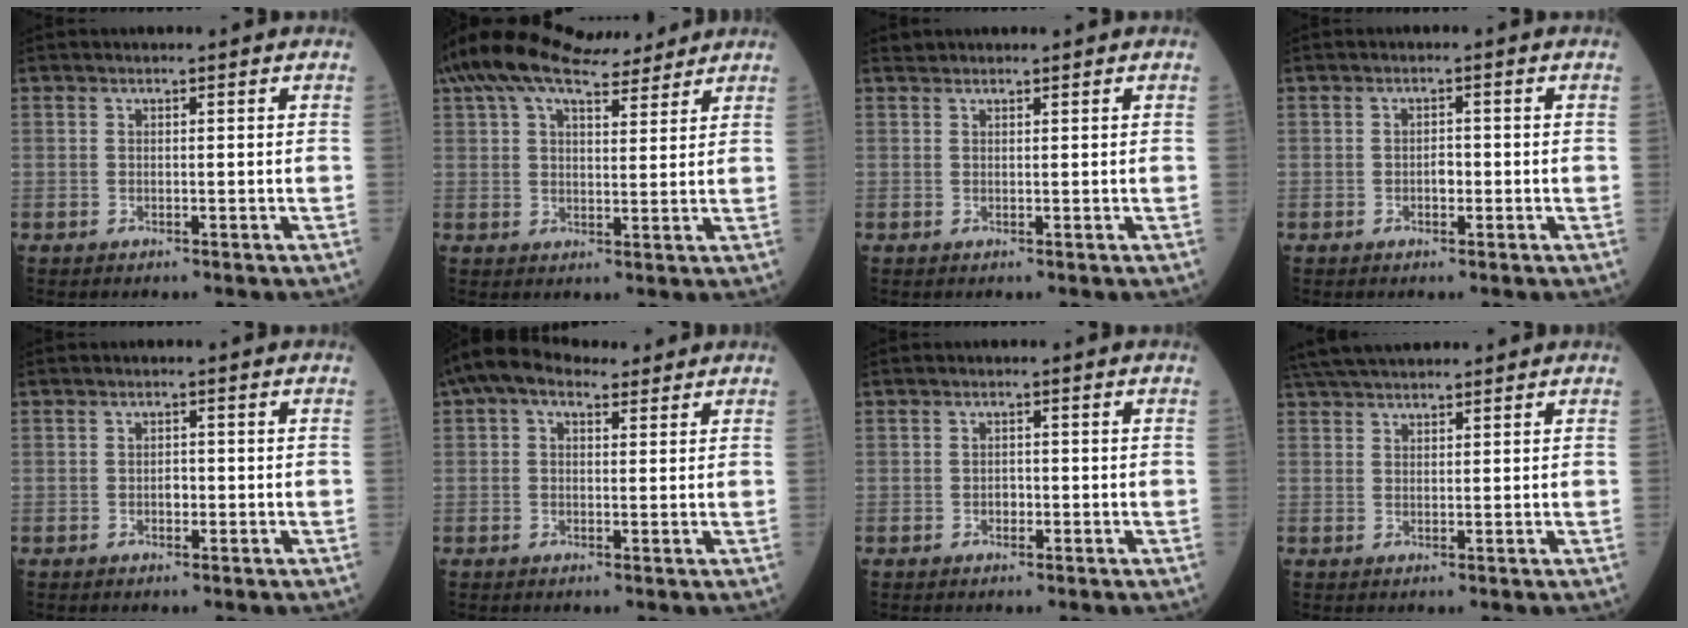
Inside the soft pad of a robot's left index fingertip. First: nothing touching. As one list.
[{"total": 12.9, "force": [11.3, 3.2, 5.3], "torque": [-0.096, 0.041, 0.180]}, {"total": 1.2, "force": [1.2, 0.2, 0.1], "torque": [-0.008, 0.018, 0.025]}, {"total": 1.5, "force": [-0.5, 0.8, 1.2], "torque": [-0.017, 0.004, -0.009]}, {"total": 1.3, "force": [-0.4, 0.8, 0.9], "torque": [-0.015, 0.003, -0.006]}, {"total": 6.2, "force": [4.0, 3.3, 3.4], "torque": [-0.073, 0.044, 0.071]}, {"total": 1.2, "force": [-0.4, 0.8, 0.7], "torque": [-0.011, 0.003, -0.007]}, {"total": 8.4, "force": [7.5, 1.8, 3.5], "torque": [-0.059, 0.038, 0.130]}]